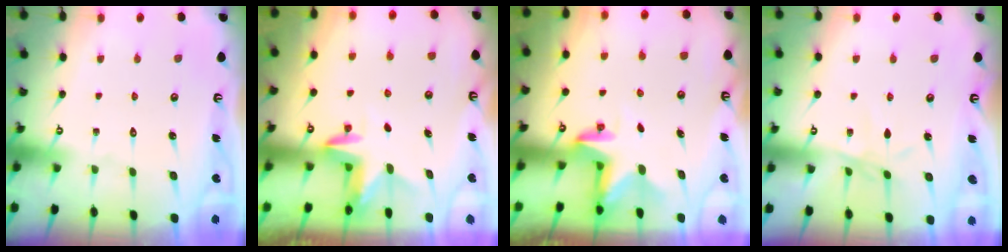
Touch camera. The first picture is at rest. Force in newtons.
{"total": 3.4, "press": 3.4, "slide": 0.3}
{"total": 2.8, "press": 2.8, "slide": 0.2}
{"total": 3.9, "press": 3.9, "slide": 0.4}